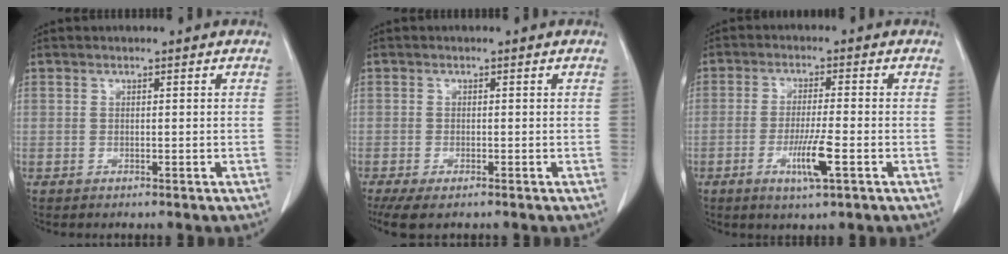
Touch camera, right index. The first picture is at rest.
{"total": 4.3, "force": [-3.0, 1.5, 2.7], "torque": [-0.051, -0.012, -0.050]}
{"total": 6.3, "force": [-2.4, 0.1, 5.8], "torque": [-0.110, -0.012, -0.043]}